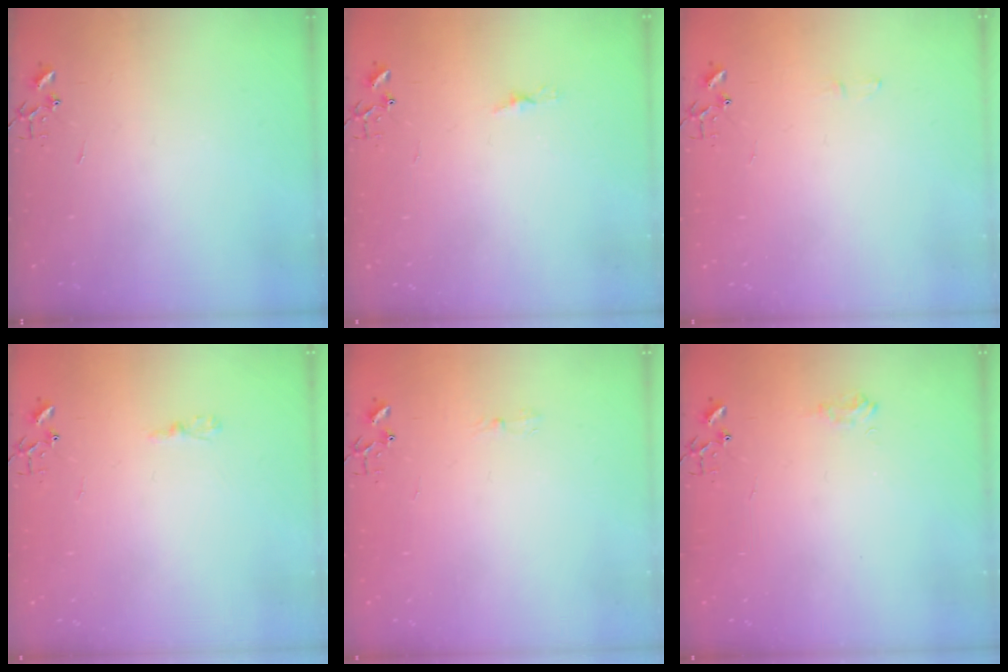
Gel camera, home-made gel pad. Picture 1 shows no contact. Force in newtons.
{"total": 3.8, "press": 3.7, "slide": 0.3}
{"total": 4.5, "press": 4.5, "slide": 0.4}
{"total": 3.6, "press": 3.6, "slide": 0.4}
{"total": 5.5, "press": 5.4, "slide": 0.6}
{"total": 6.3, "press": 6.3, "slide": 0.8}